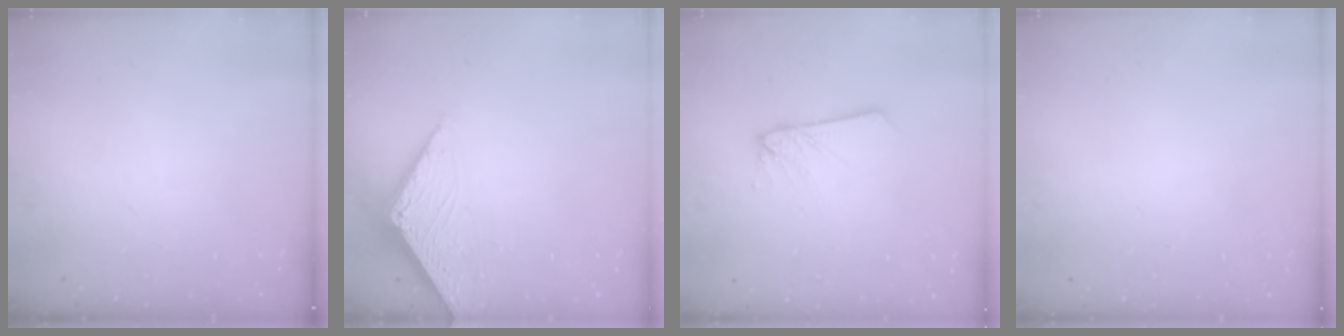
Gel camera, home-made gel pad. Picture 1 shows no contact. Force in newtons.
{"total": 4.0, "press": 4.0, "slide": 0.5}
{"total": 2.6, "press": 2.6, "slide": 0.2}
{"total": 0.0}